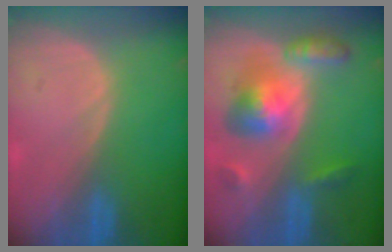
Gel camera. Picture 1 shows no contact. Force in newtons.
{"total": 8.2, "press": 8.2, "slide": 0.6}